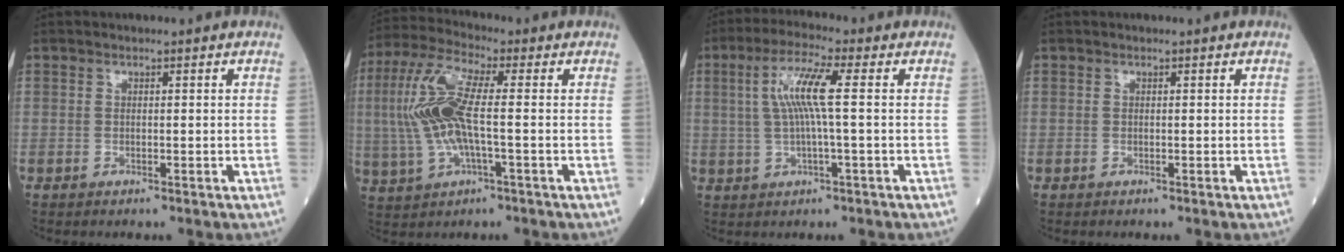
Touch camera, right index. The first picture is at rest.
{"total": 11.6, "force": [0.1, 2.5, 11.4], "torque": [-0.265, 0.013, -0.001]}
{"total": 7.5, "force": [1.1, 0.0, 7.4], "torque": [-0.149, 0.011, 0.020]}
{"total": 0.0}